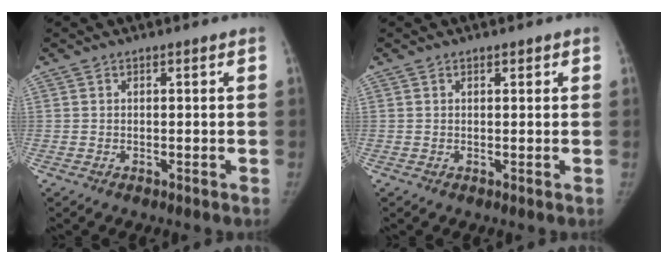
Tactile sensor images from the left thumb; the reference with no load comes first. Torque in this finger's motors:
{"motor_torque": [-0.24, -0.01, -0.06, 0.19, -0.03]}